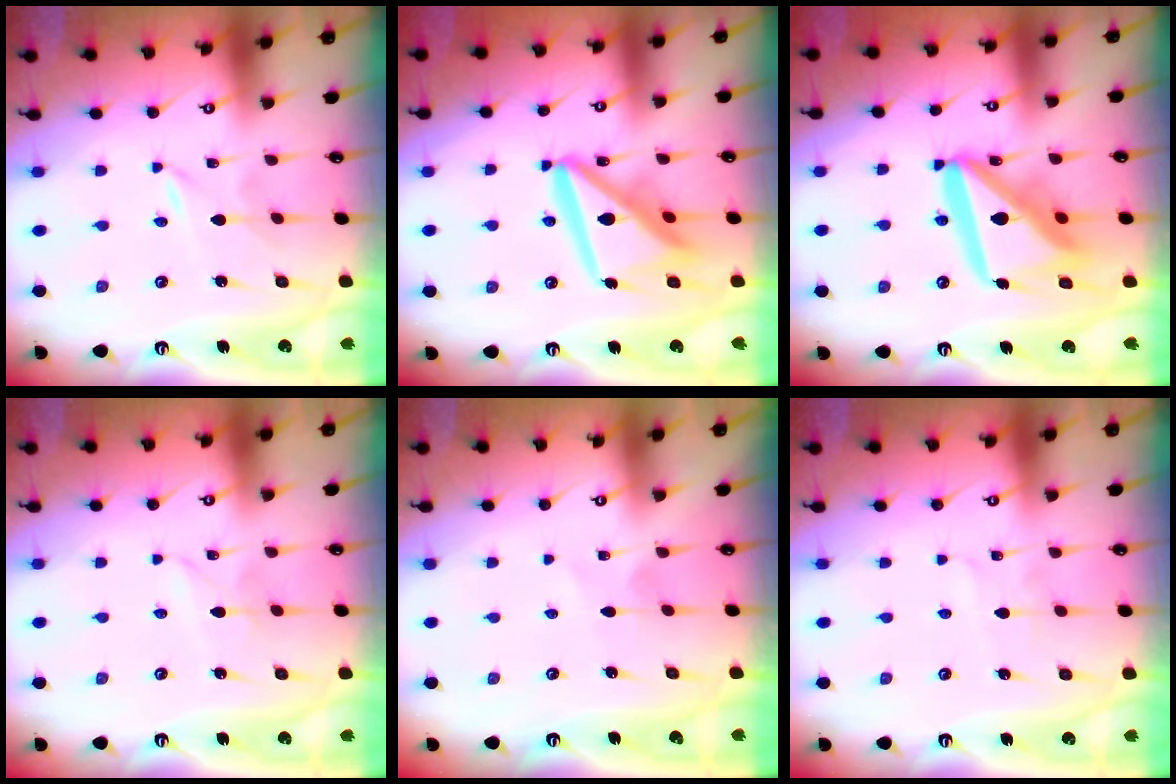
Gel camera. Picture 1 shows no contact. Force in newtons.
{"total": 16.1, "press": 16.0, "slide": 2.0}
{"total": 20.3, "press": 20.1, "slide": 2.4}
{"total": 1.9, "press": 1.9, "slide": 0.2}
{"total": 2.5, "press": 2.5, "slide": 0.3}
{"total": 1.9, "press": 1.9, "slide": 0.2}